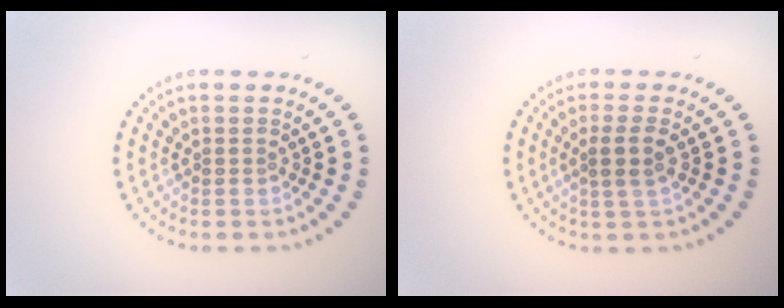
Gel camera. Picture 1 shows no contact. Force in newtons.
{"total": 2.2, "press": 1.9, "slide": 1.1}